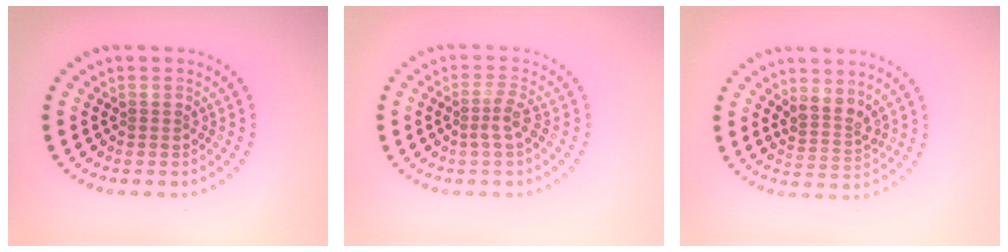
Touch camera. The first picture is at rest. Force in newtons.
{"total": 1.9, "press": 1.4, "slide": 1.3}
{"total": 2.4, "press": 1.9, "slide": 1.5}